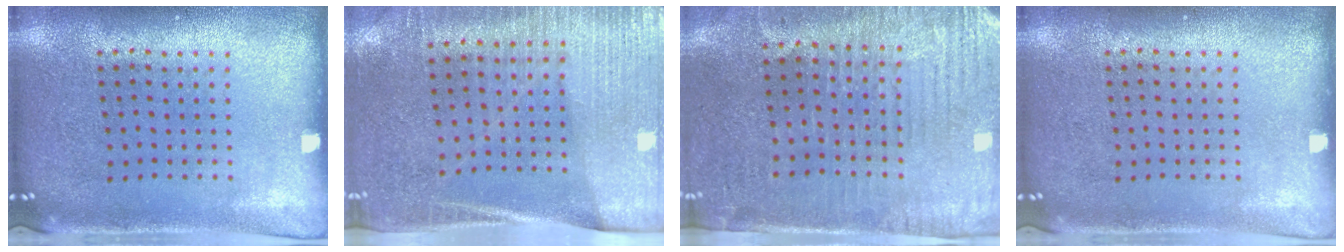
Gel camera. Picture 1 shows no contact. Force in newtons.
{"total": 3.1, "press": 2.8, "slide": 1.3}
{"total": 3.1, "press": 2.8, "slide": 1.4}
{"total": 0.0}